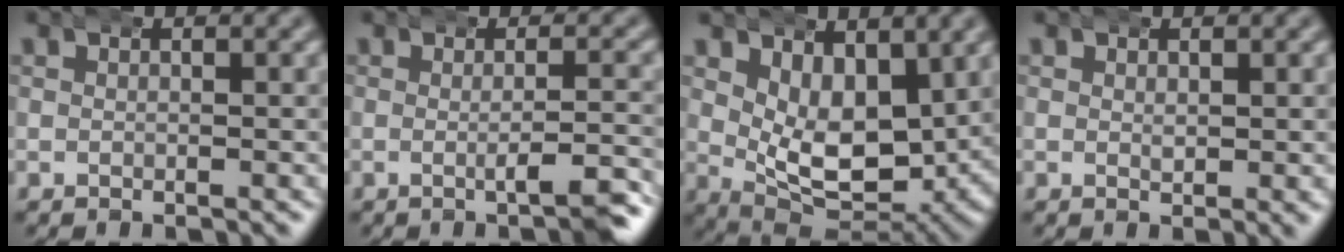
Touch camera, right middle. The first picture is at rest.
{"total": 2.7, "force": [-1.2, -0.2, 2.4], "torque": [-0.033, 0.006, -0.026]}
{"total": 9.9, "force": [2.2, 5.8, 7.7], "torque": [-0.112, -0.025, 0.040]}
{"total": 1.0, "force": [0.9, 0.1, 0.6], "torque": [-0.005, 0.006, 0.012]}